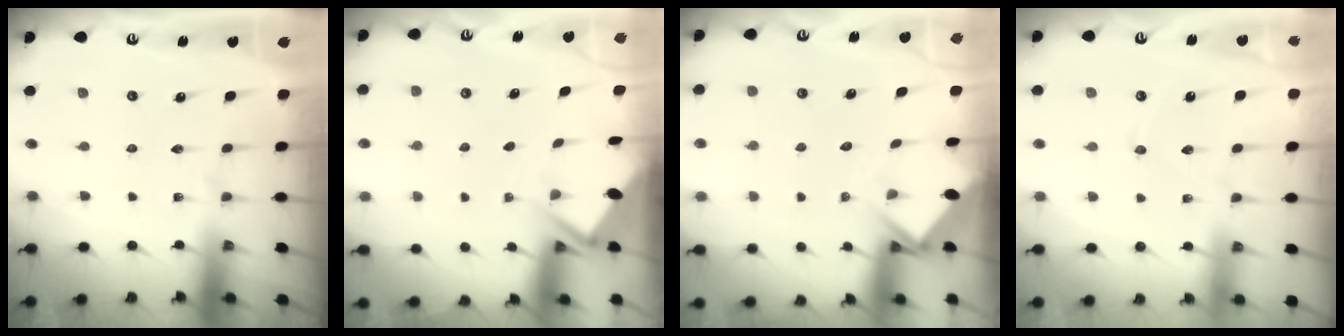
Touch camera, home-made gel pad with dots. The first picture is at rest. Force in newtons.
{"total": 3.0, "press": 2.9, "slide": 0.4}
{"total": 3.7, "press": 3.7, "slide": 0.2}
{"total": 2.9, "press": 2.9, "slide": 0.3}